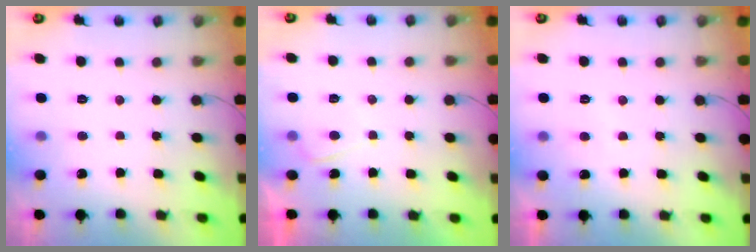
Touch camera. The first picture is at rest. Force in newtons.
{"total": 0.6, "press": 0.4, "slide": 0.5}
{"total": 0.5, "press": 0.2, "slide": 0.5}